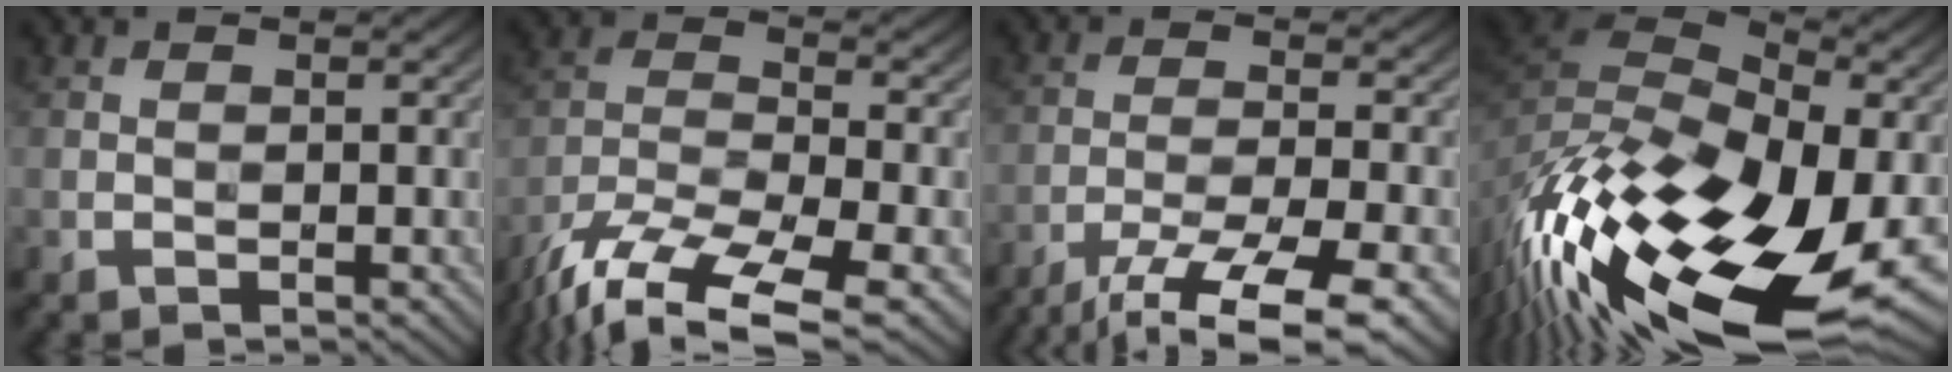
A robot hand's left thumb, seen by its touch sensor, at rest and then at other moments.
{"total": 13.2, "force": [-9.6, 3.9, 8.1], "torque": [-0.178, -0.022, -0.177]}
{"total": 11.8, "force": [-8.7, 2.3, 7.6], "torque": [-0.136, -0.017, -0.135]}
{"total": 19.3, "force": [-8.5, 9.4, 14.5], "torque": [-0.314, -0.040, -0.133]}